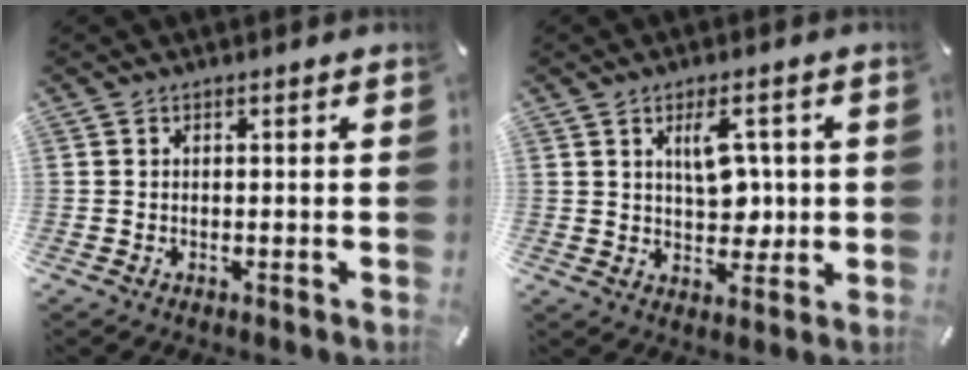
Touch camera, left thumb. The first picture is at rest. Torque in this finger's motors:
{"motor_torque": [0.76, 0.76, 0.58, -0.43, 0.18]}